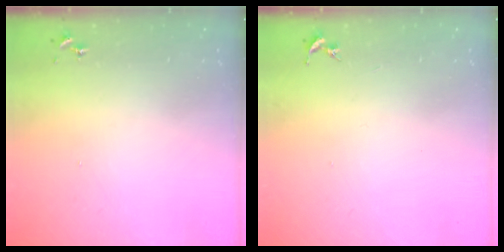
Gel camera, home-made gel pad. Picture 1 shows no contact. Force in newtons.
{"total": 0.0}